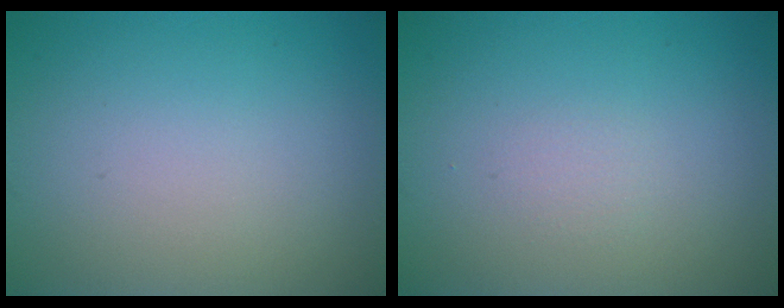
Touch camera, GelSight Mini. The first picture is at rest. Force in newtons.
{"total": 0.5, "press": 0.5, "slide": 0.0}